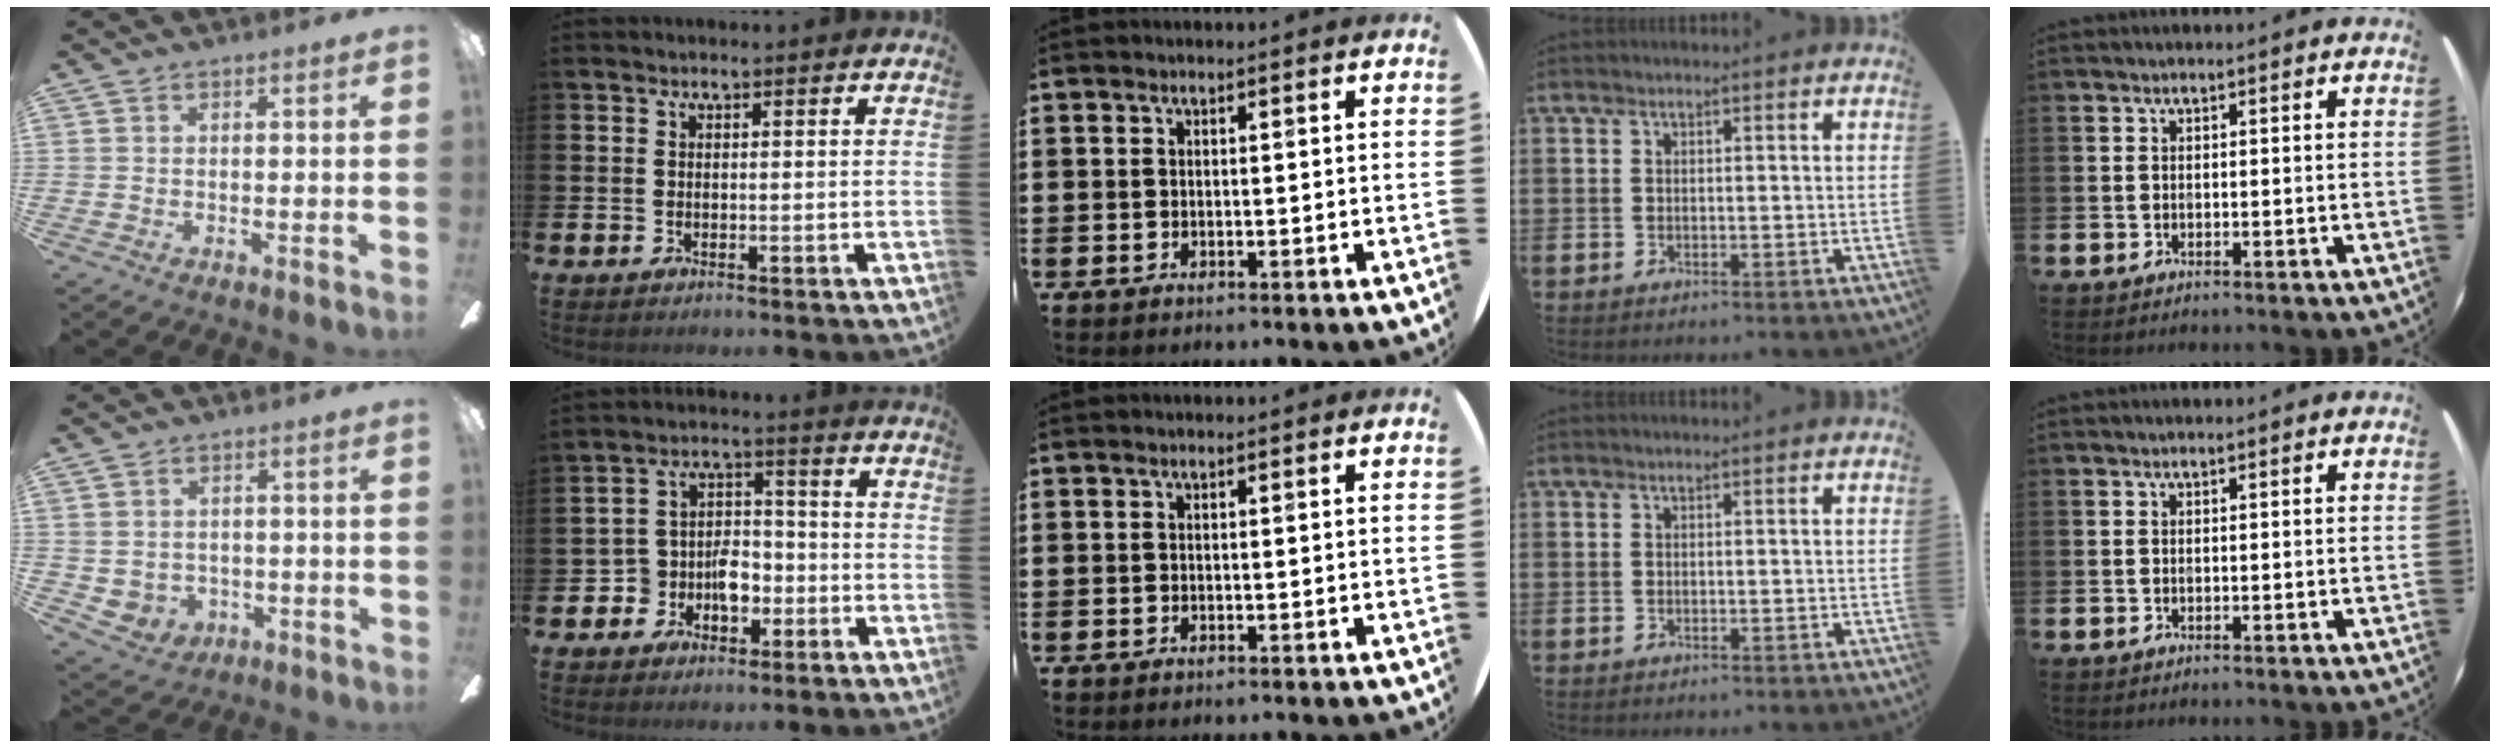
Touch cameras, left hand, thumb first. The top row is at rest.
{"thumb": {"total": 3.4, "force": [0.9, 3.3, 0.4], "torque": [-0.021, -0.001, 0.018]}, "index": {"total": 5.2, "force": [-2.2, 4.1, 2.3], "torque": [-0.047, 0.010, -0.045]}}